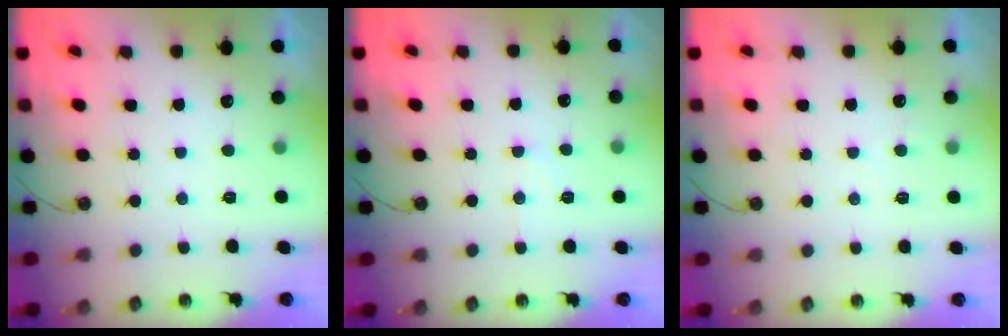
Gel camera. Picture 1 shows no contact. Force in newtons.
{"total": 6.2, "press": 6.1, "slide": 1.0}
{"total": 3.9, "press": 3.8, "slide": 0.5}